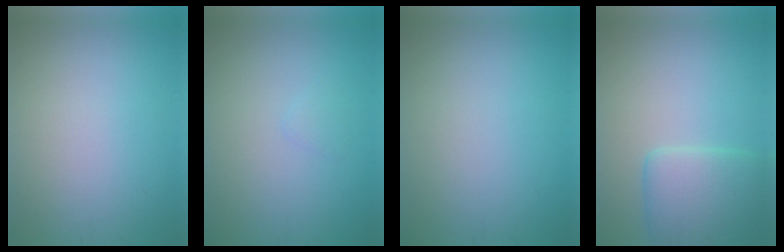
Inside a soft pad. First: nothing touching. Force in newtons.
{"total": 0.5, "press": 0.5, "slide": 0.1}
{"total": 0.0}
{"total": 4.4, "press": 4.4, "slide": 0.2}